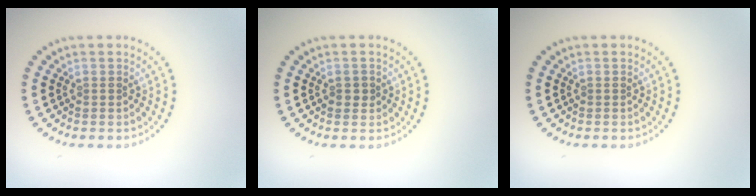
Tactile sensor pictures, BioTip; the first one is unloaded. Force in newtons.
{"total": 1.1, "press": 1.1, "slide": 0.2}
{"total": 0.0}